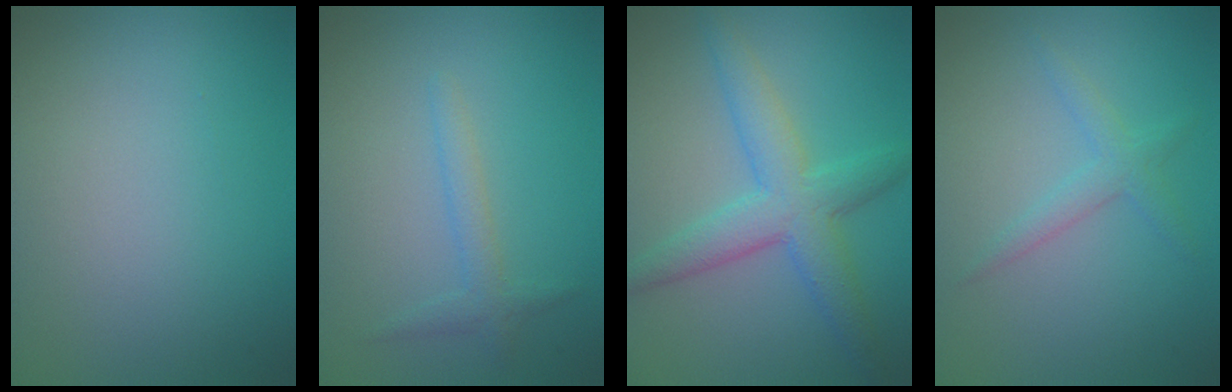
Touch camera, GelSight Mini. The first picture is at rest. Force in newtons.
{"total": 1.6, "press": 1.6, "slide": 0.1}
{"total": 4.9, "press": 4.9, "slide": 0.1}
{"total": 1.7, "press": 1.7, "slide": 0.1}